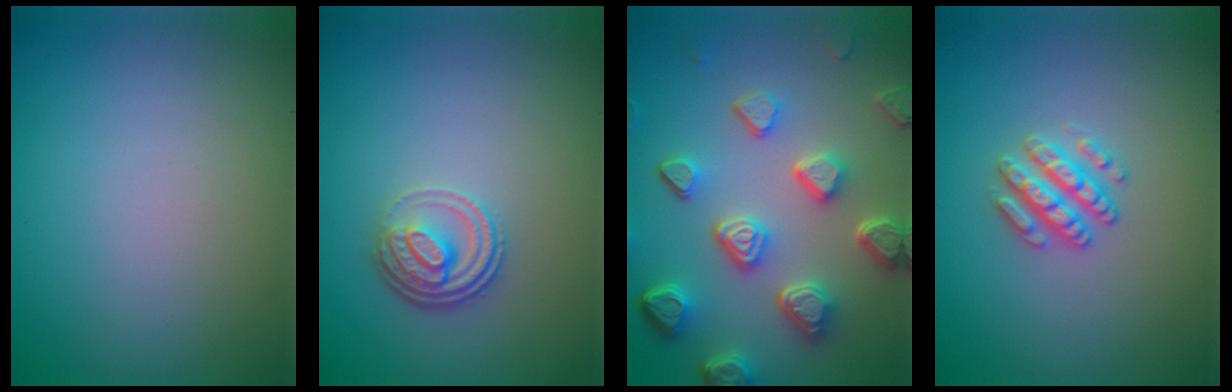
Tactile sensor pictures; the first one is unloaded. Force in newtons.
{"total": 3.7, "press": 2.6, "slide": 2.6}
{"total": 7.3, "press": 5.6, "slide": 4.7}
{"total": 2.9, "press": 2.8, "slide": 0.5}